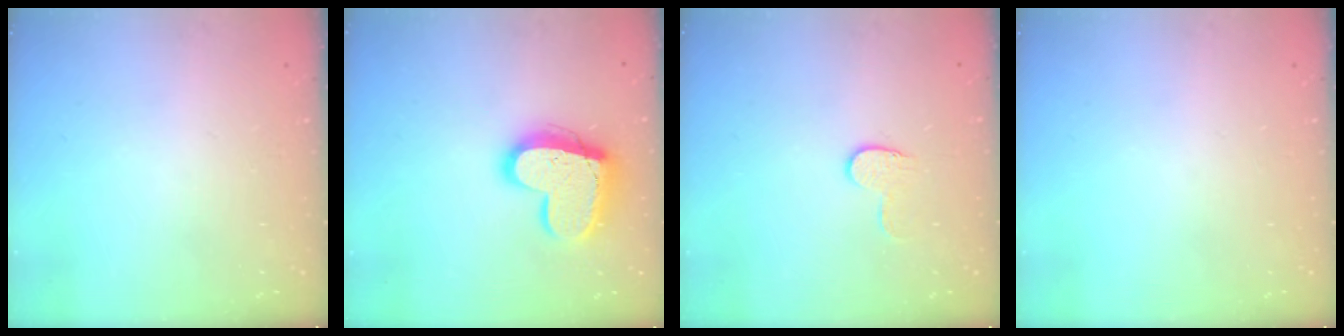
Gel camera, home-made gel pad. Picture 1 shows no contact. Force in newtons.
{"total": 16.8, "press": 16.7, "slide": 1.5}
{"total": 6.2, "press": 6.2, "slide": 0.4}
{"total": 0.0}